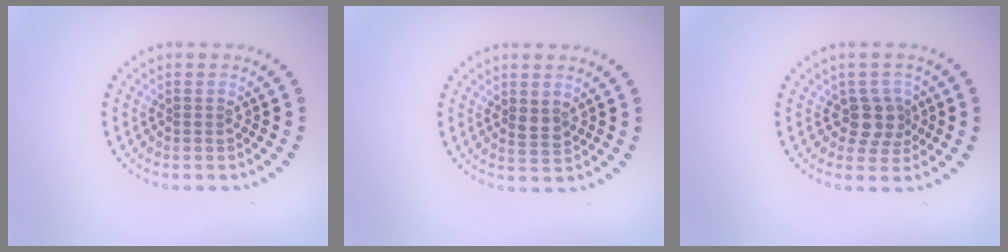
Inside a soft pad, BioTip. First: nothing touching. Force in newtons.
{"total": 1.2, "press": 1.1, "slide": 0.4}
{"total": 2.6, "press": 2.2, "slide": 1.5}